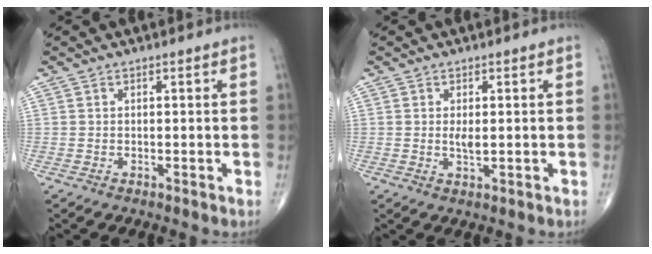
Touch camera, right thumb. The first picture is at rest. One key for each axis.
{"total": 2.1, "fx": 0.1, "fy": 0.7, "fz": 1.9, "tx": -0.037, "ty": -0.005, "tz": 0.003}